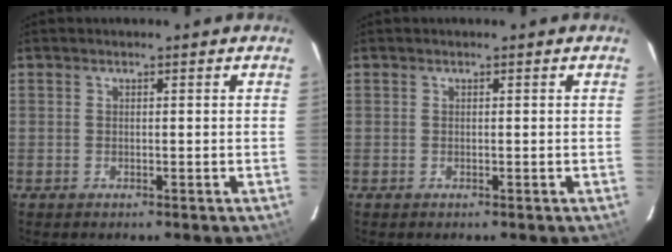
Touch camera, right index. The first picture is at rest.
{"total": 0.0}